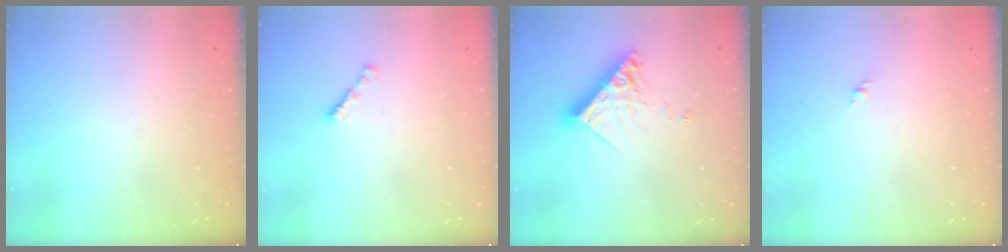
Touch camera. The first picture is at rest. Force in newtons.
{"total": 1.0, "press": 0.8, "slide": 0.5}
{"total": 12.3, "press": 12.3, "slide": 0.9}
{"total": 1.6, "press": 1.5, "slide": 0.6}